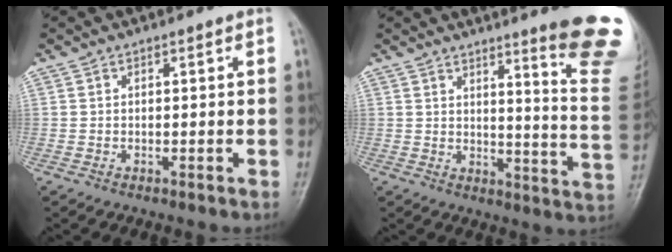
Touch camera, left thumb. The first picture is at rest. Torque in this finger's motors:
{"motor_torque": [3.15, 1.52, 1.48, -1.28, 0.24]}